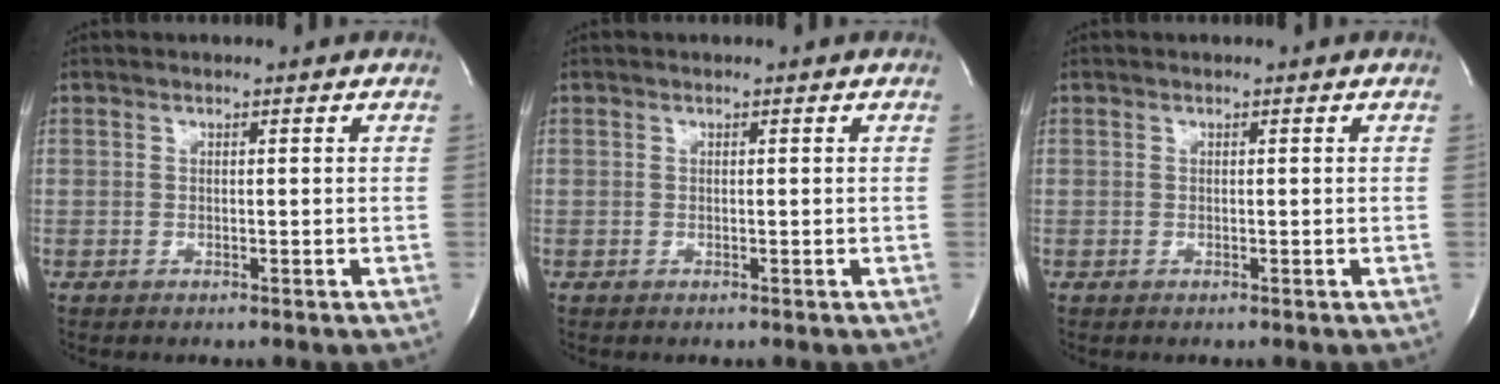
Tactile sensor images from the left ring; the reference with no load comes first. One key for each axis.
{"total": 0.0}
{"total": 0.0}